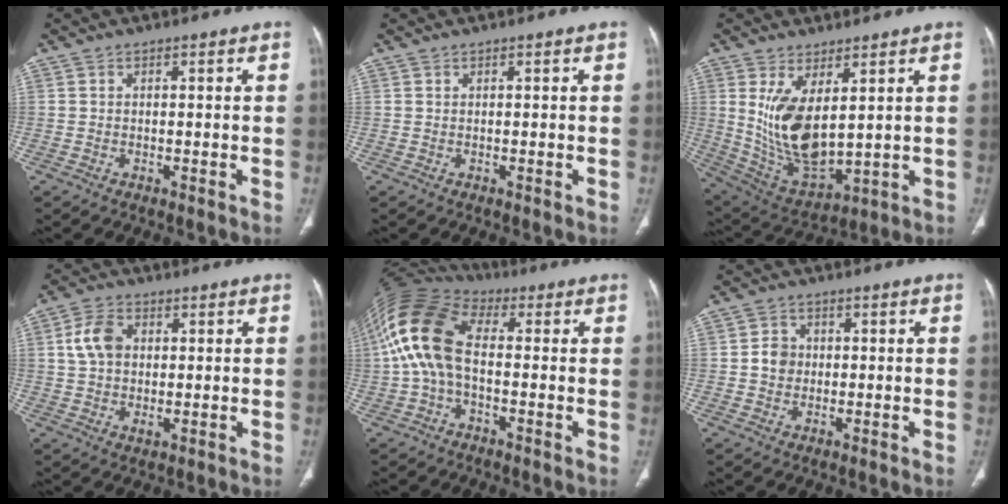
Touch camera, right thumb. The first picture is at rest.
{"total": 0.0}
{"total": 13.5, "force": [3.2, 6.2, 11.5], "torque": [-0.213, -0.028, 0.090]}
{"total": 7.3, "force": [1.5, 5.0, 5.1], "torque": [-0.090, 0.000, 0.026]}
{"total": 14.5, "force": [0.0, 8.4, 11.8], "torque": [-0.248, 0.038, -0.012]}
{"total": 3.7, "force": [0.0, 3.3, 1.6], "torque": [-0.015, 0.007, -0.005]}